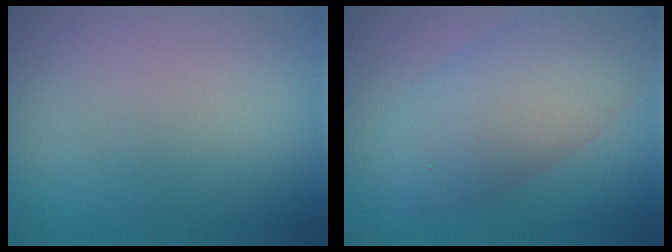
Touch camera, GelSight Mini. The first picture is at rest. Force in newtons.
{"total": 7.8, "press": 7.8, "slide": 0.4}